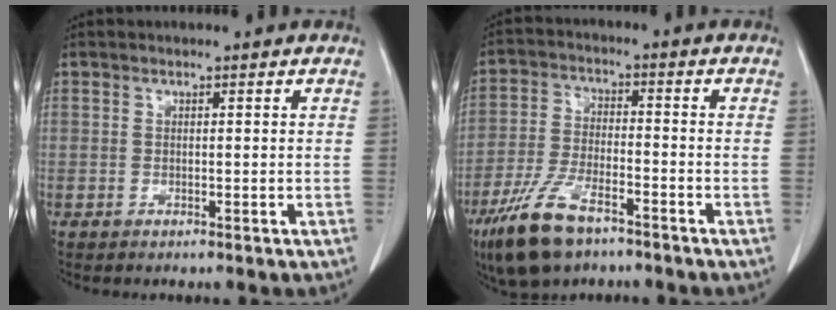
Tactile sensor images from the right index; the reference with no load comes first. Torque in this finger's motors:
{"motor_torque": [1.17, -0.97, 0.52, 0.18]}